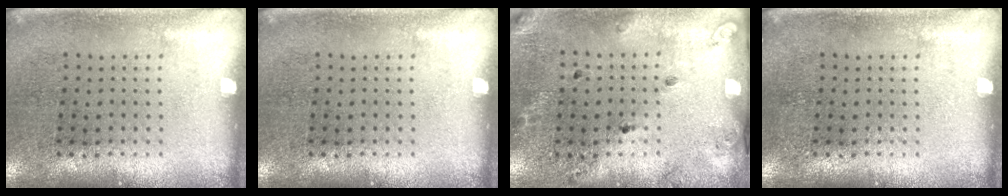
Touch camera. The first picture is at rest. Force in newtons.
{"total": 0.0}
{"total": 1.4, "press": 1.3, "slide": 0.7}
{"total": 0.0}